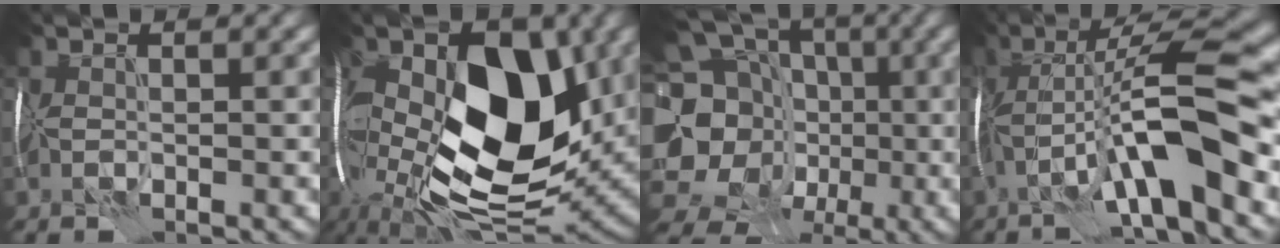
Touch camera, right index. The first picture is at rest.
{"total": 18.5, "force": [0.0, 10.4, 15.2], "torque": [-0.281, 0.003, -0.009]}
{"total": 18.9, "force": [-2.6, 16.8, 8.4], "torque": [-0.174, 0.009, -0.070]}
{"total": 9.9, "force": [-3.2, 1.7, 9.3], "torque": [-0.152, 0.024, -0.059]}